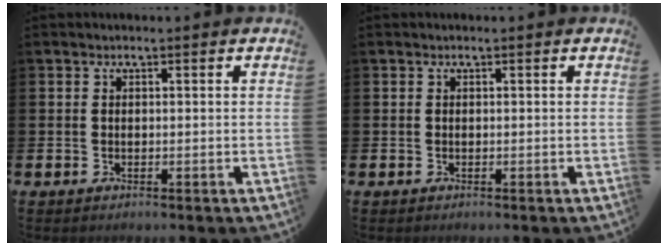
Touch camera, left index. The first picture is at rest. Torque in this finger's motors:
{"motor_torque": [-0.02, 0.01, 0.00, -0.01]}